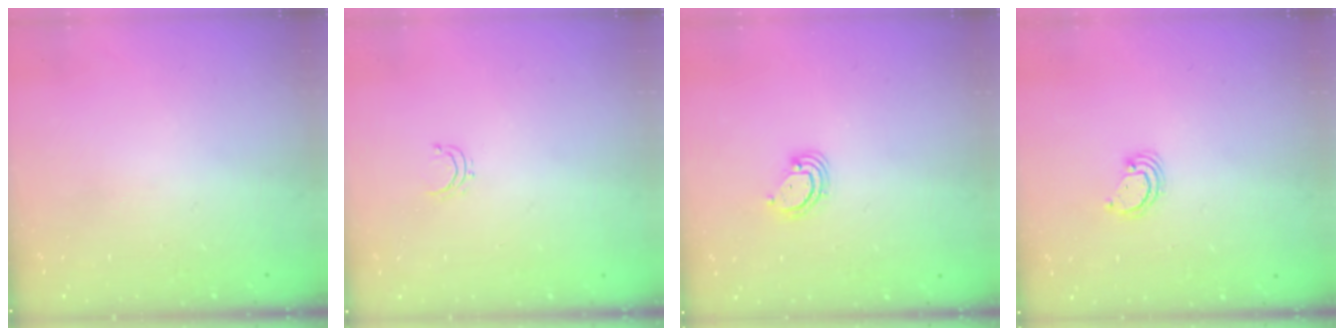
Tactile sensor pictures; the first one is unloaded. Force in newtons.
{"total": 3.6, "press": 3.6, "slide": 0.3}
{"total": 3.2, "press": 3.2, "slide": 0.2}
{"total": 2.3, "press": 2.3, "slide": 0.1}